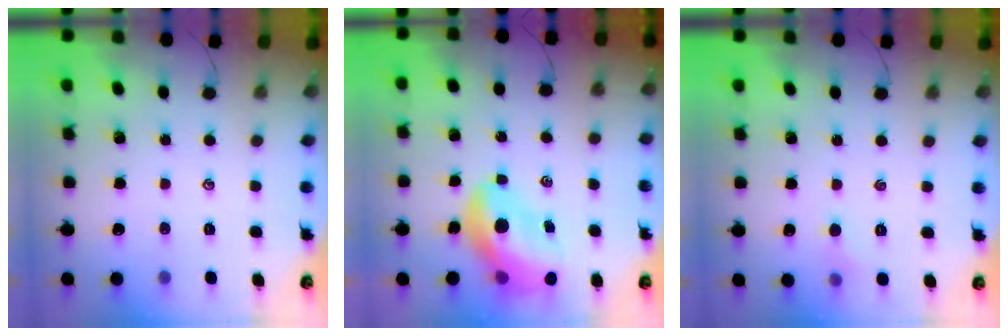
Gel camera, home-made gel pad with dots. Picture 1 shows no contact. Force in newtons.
{"total": 12.7, "press": 12.1, "slide": 3.8}
{"total": 4.1, "press": 3.9, "slide": 1.3}